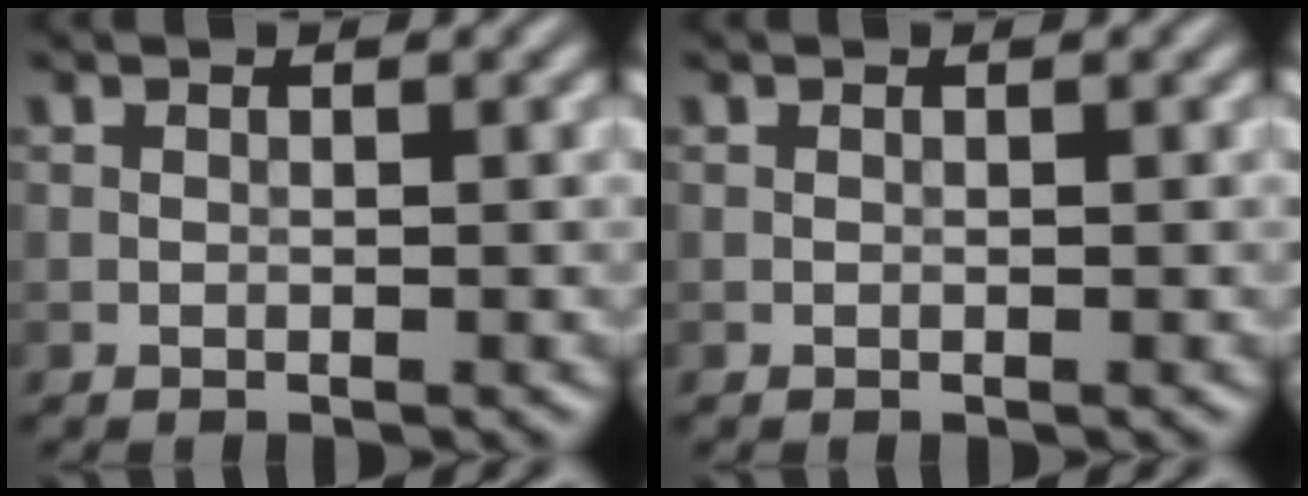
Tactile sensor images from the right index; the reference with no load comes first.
{"total": 0.0}